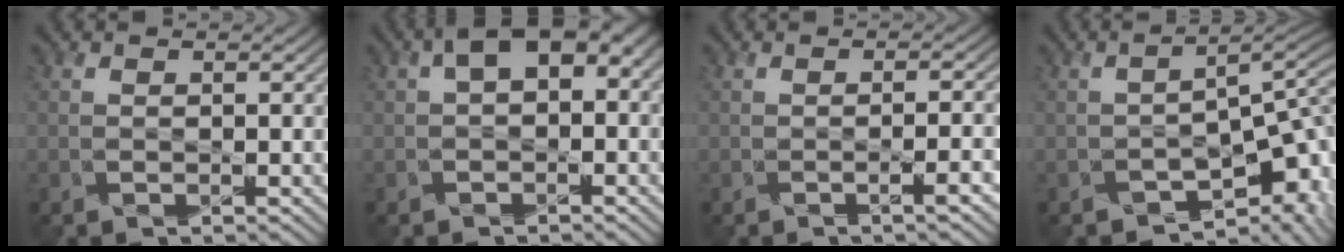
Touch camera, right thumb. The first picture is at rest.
{"total": 5.1, "force": [1.2, 2.6, 4.3], "torque": [-0.072, 0.009, 0.017]}
{"total": 3.6, "force": [-1.3, 0.8, 3.3], "torque": [-0.039, 0.002, -0.026]}
{"total": 7.6, "force": [-4.7, 3.0, 5.1], "torque": [-0.063, -0.019, -0.061]}